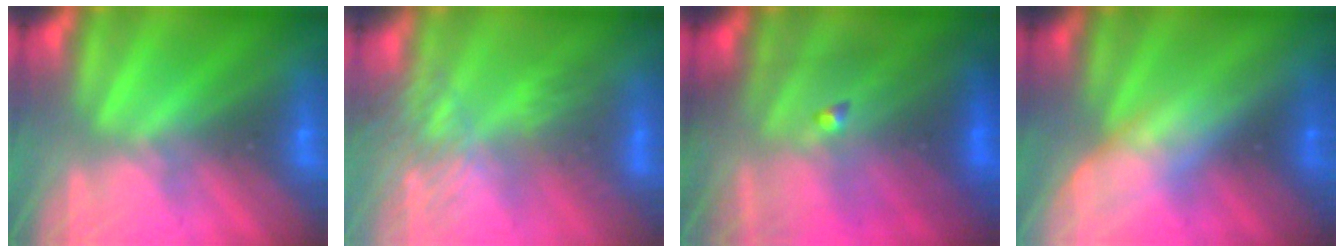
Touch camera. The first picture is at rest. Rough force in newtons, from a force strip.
{"total": 4.9}
{"total": 8.7}
{"total": 2.8}